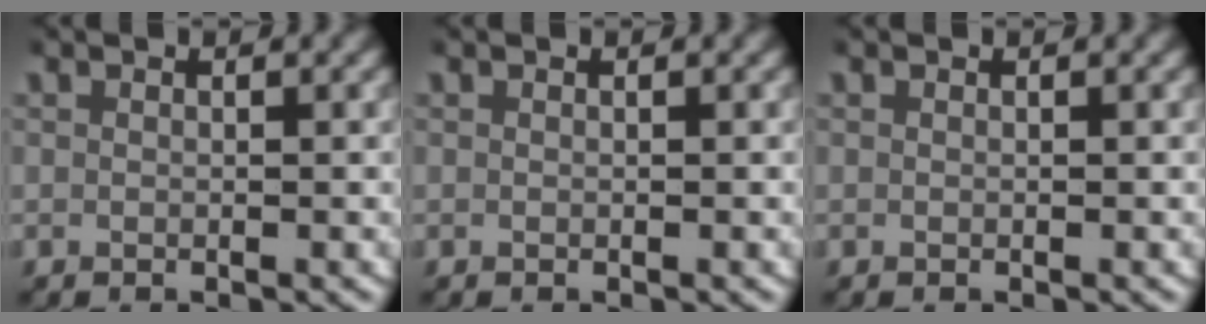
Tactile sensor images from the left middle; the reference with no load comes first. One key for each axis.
{"total": 0.0}
{"total": 0.0}